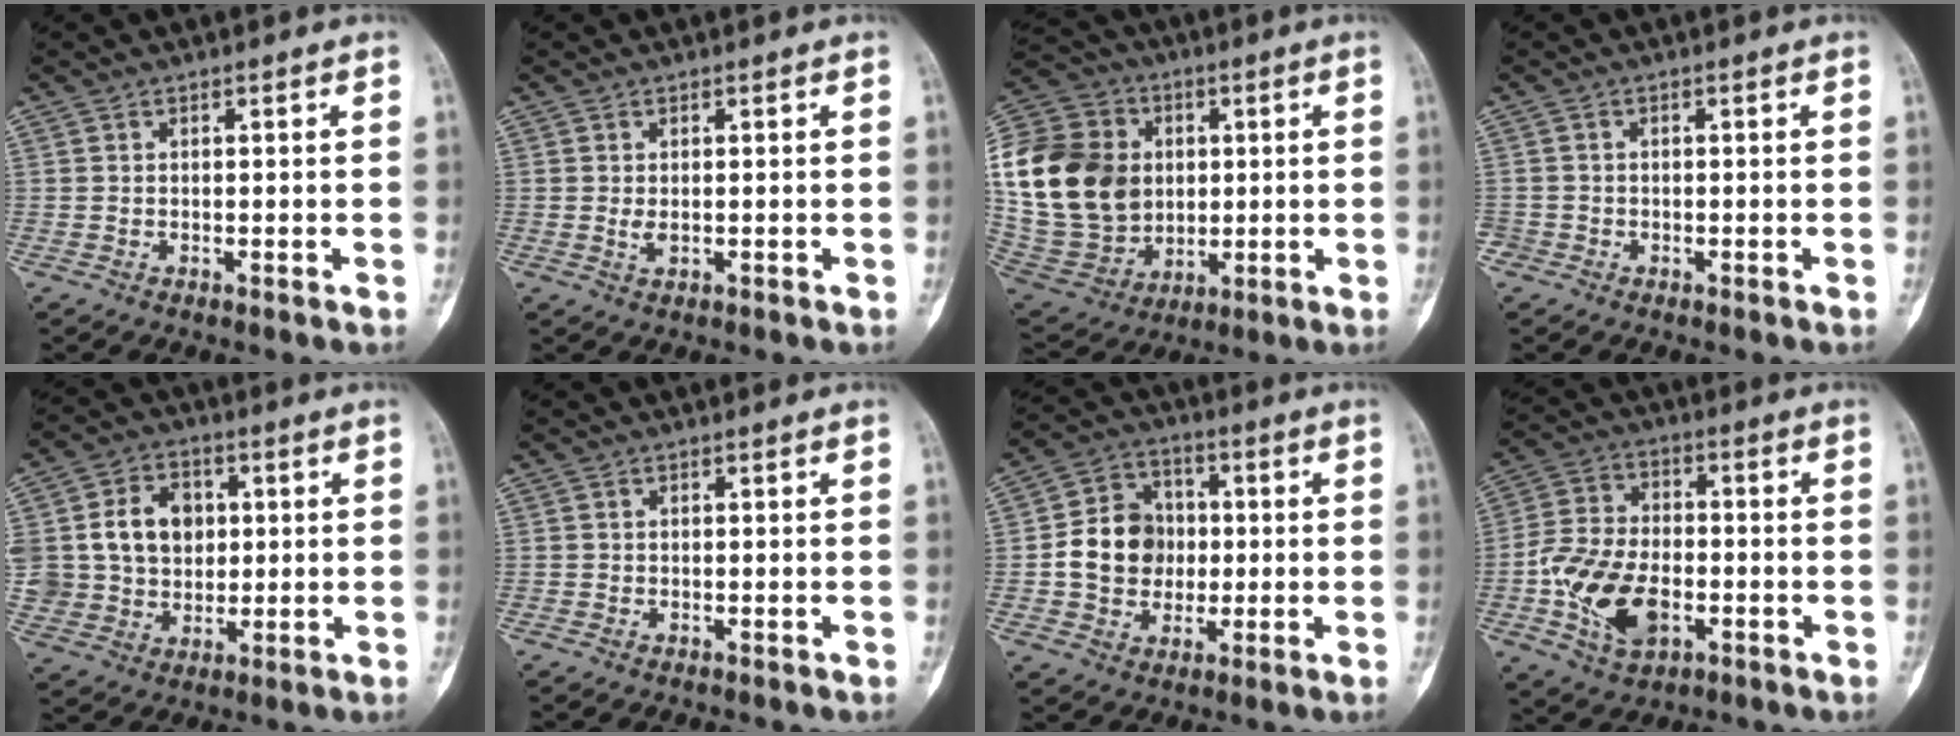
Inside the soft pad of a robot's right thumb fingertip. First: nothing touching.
{"total": 1.3, "force": [0.0, 0.7, 1.1], "torque": [-0.019, -0.003, 0.003]}
{"total": 26.8, "force": [2.8, 21.1, 16.2], "torque": [-0.331, 0.015, 0.069]}
{"total": 1.6, "force": [-0.8, 1.3, -0.1], "torque": [0.007, 0.007, -0.022]}
{"total": 16.3, "force": [2.7, 13.4, 8.9], "torque": [-0.153, 0.016, 0.062]}
{"total": 0.0}
{"total": 11.8, "force": [-0.4, 10.0, 6.2], "torque": [-0.076, 0.021, -0.011]}
{"total": 14.3, "force": [-4.0, 8.7, 10.5], "torque": [-0.192, 0.016, -0.073]}